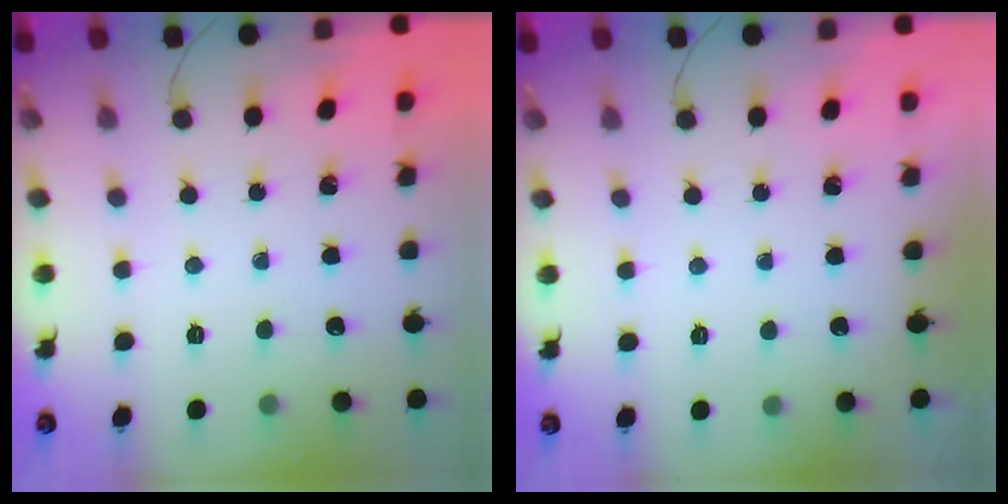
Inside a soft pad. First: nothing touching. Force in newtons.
{"total": 1.9, "press": 1.9, "slide": 0.3}